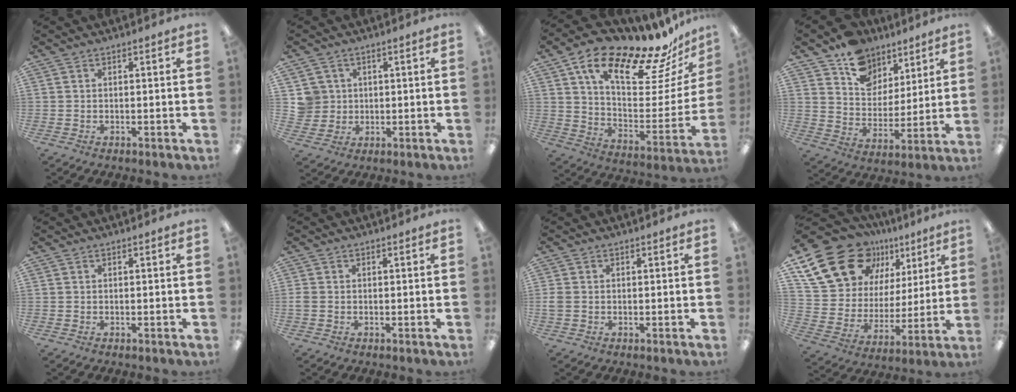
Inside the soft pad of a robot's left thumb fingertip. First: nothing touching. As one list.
[{"total": 5.3, "force": [1.4, 5.1, 0.4], "torque": [-0.010, 0.004, 0.028]}, {"total": 20.8, "force": [16.3, 6.2, 11.3], "torque": [-0.177, -0.119, 0.269]}, {"total": 12.4, "force": [8.7, 8.4, 3.1], "torque": [-0.062, -0.059, 0.167]}, {"total": 0.0}, {"total": 1.2, "force": [-0.3, 1.0, 0.7], "torque": [-0.012, 0.002, -0.004]}, {"total": 1.7, "force": [-0.2, 1.3, 1.0], "torque": [-0.017, 0.005, -0.003]}, {"total": 23.3, "force": [13.7, 15.3, 11.1], "torque": [-0.195, -0.075, 0.260]}]